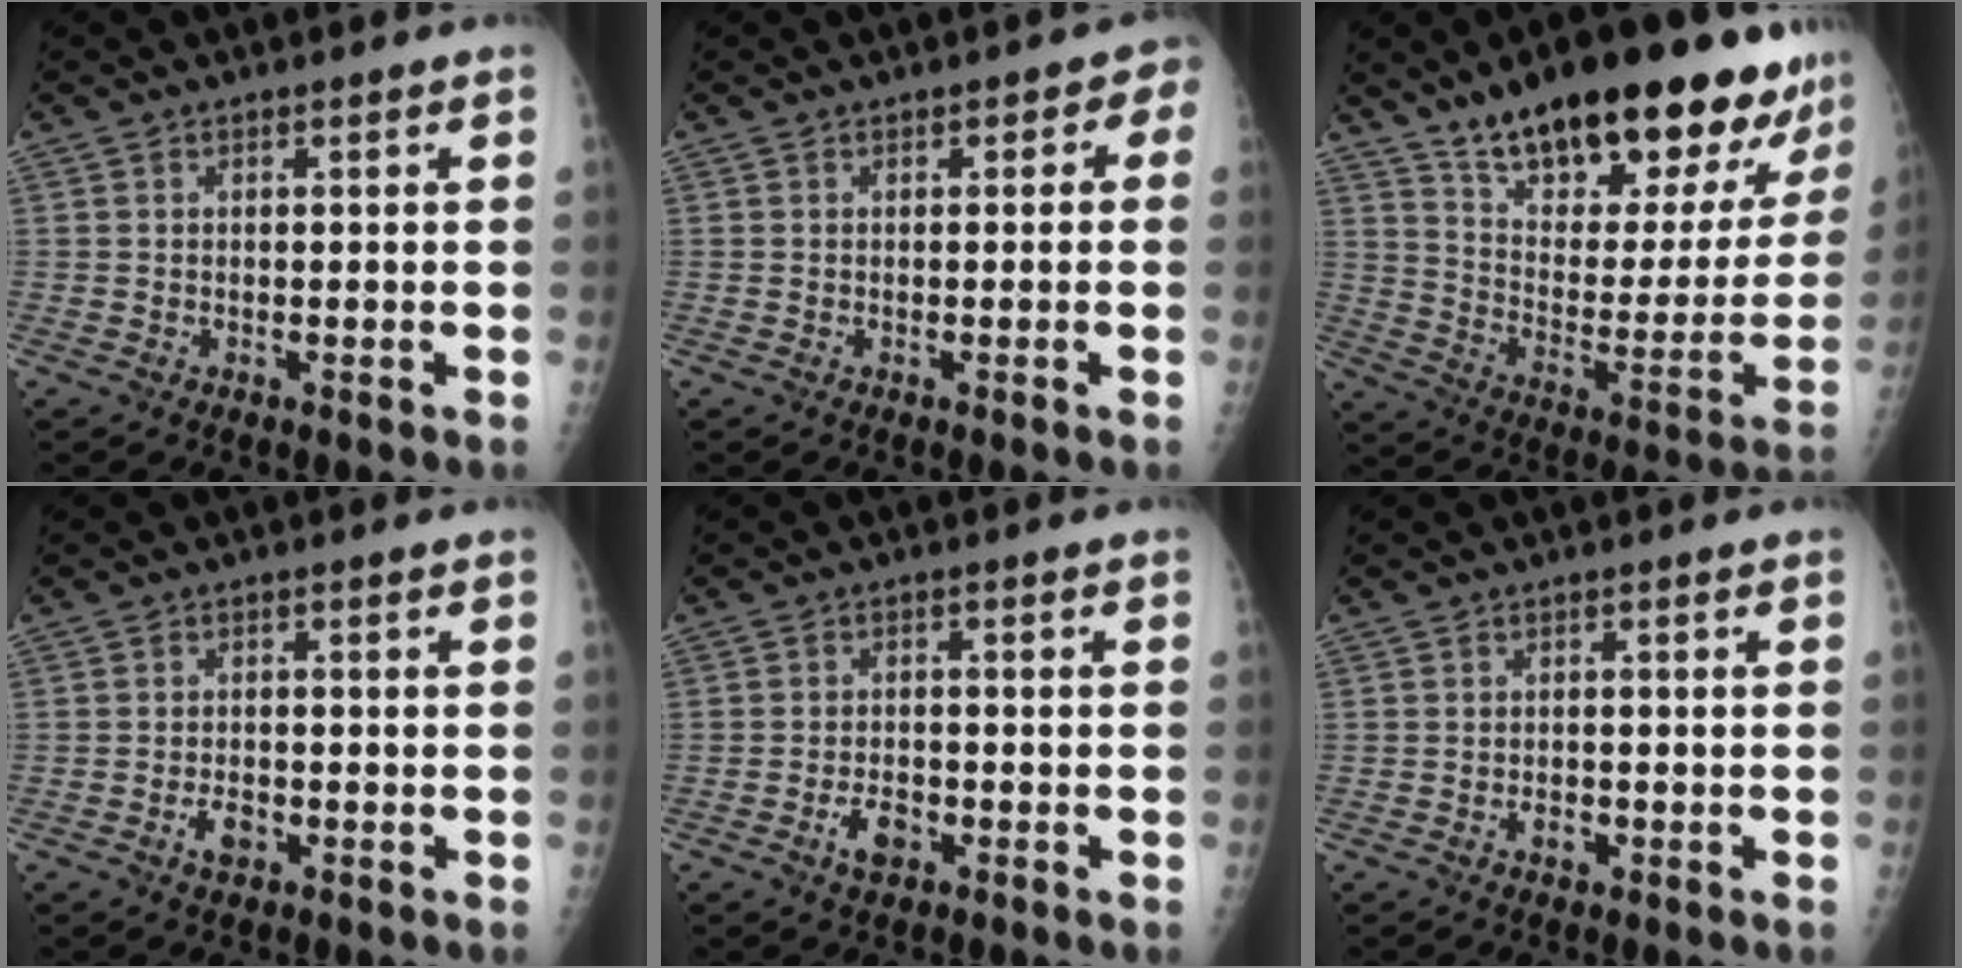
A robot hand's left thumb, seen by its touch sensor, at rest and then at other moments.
{"total": 2.2, "force": [0.1, 1.7, 1.3], "torque": [0.008, 0.008, -0.007]}
{"total": 28.9, "force": [20.4, 9.5, 18.1], "torque": [-0.231, -0.075, 0.312]}
{"total": 2.8, "force": [-1.3, 1.7, 1.8], "torque": [-0.028, 0.005, -0.021]}
{"total": 3.9, "force": [-1.9, 2.3, 2.5], "torque": [-0.038, 0.010, -0.033]}
{"total": 1.9, "force": [-0.8, 1.2, 1.1], "torque": [-0.013, 0.005, -0.012]}